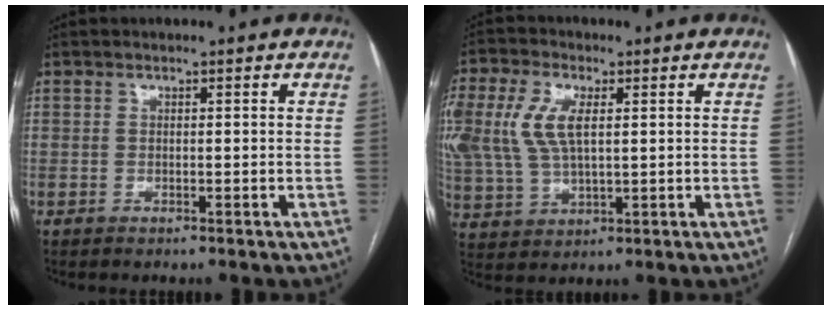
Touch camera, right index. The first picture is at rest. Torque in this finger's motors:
{"motor_torque": [0.99, 0.28, 0.48, 0.21]}